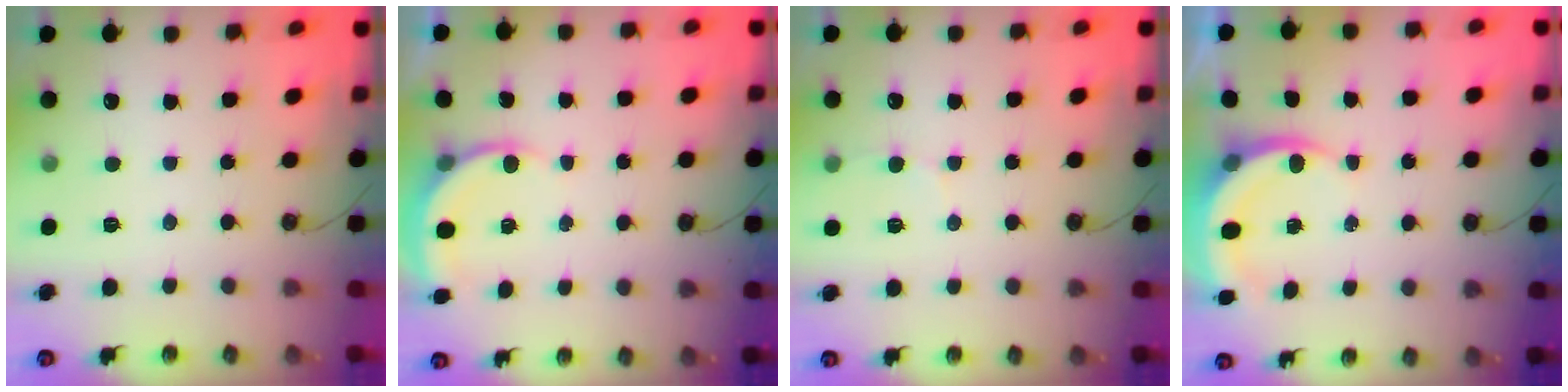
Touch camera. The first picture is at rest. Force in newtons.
{"total": 5.4, "press": 5.4, "slide": 0.2}
{"total": 4.9, "press": 4.9, "slide": 0.5}
{"total": 5.3, "press": 5.3, "slide": 0.4}